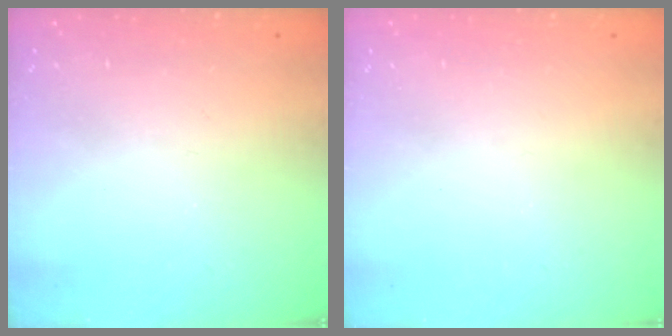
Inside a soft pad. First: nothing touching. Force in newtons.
{"total": 0.0}